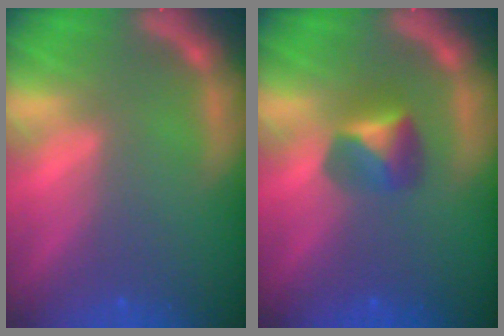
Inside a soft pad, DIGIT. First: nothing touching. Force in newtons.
{"total": 2.9}